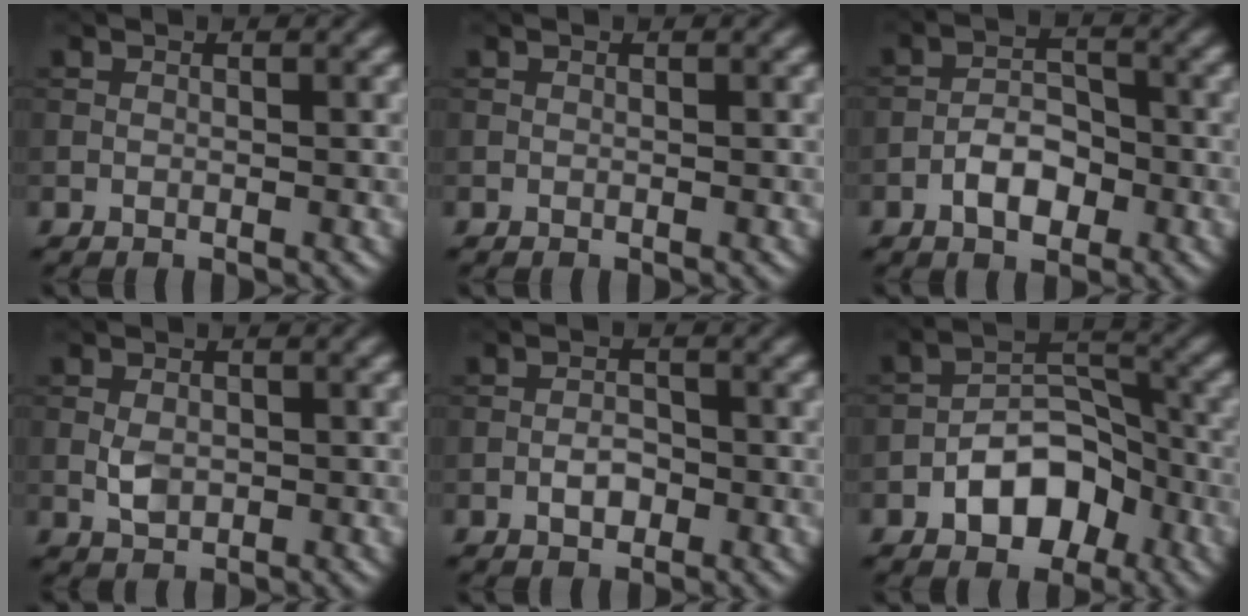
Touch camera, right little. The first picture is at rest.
{"total": 0.0}
{"total": 3.5, "force": [-1.6, 1.9, 2.5], "torque": [-0.036, 0.009, -0.033]}
{"total": 2.0, "force": [-0.2, 1.4, 1.5], "torque": [-0.031, -0.001, -0.005]}
{"total": 1.8, "force": [-0.8, 1.0, 1.3], "torque": [-0.021, 0.004, -0.018]}
{"total": 6.3, "force": [-3.0, 3.8, 4.1], "torque": [-0.052, 0.007, -0.054]}